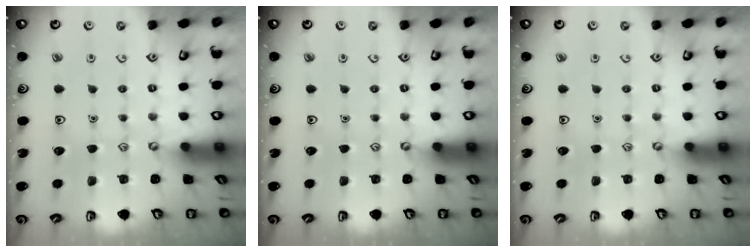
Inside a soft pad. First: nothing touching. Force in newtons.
{"total": 0.0}
{"total": 0.0}